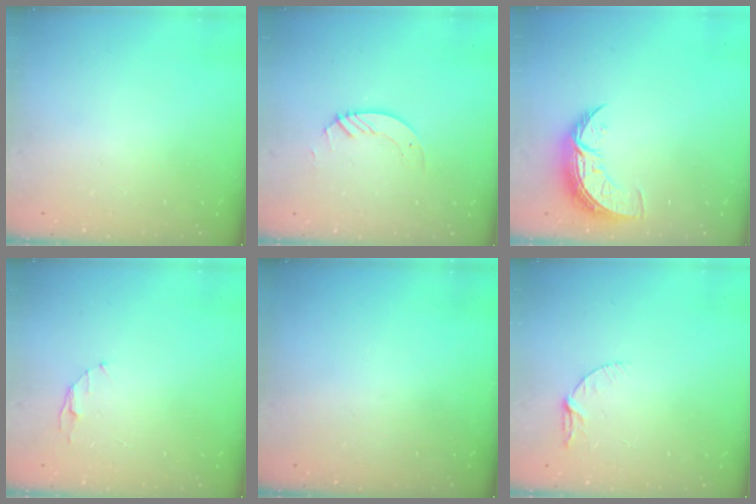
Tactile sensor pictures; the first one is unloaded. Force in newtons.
{"total": 2.9, "press": 2.9, "slide": 0.3}
{"total": 8.6, "press": 8.5, "slide": 0.8}
{"total": 3.2, "press": 3.2, "slide": 0.4}
{"total": 0.0}
{"total": 5.2, "press": 5.1, "slide": 0.6}